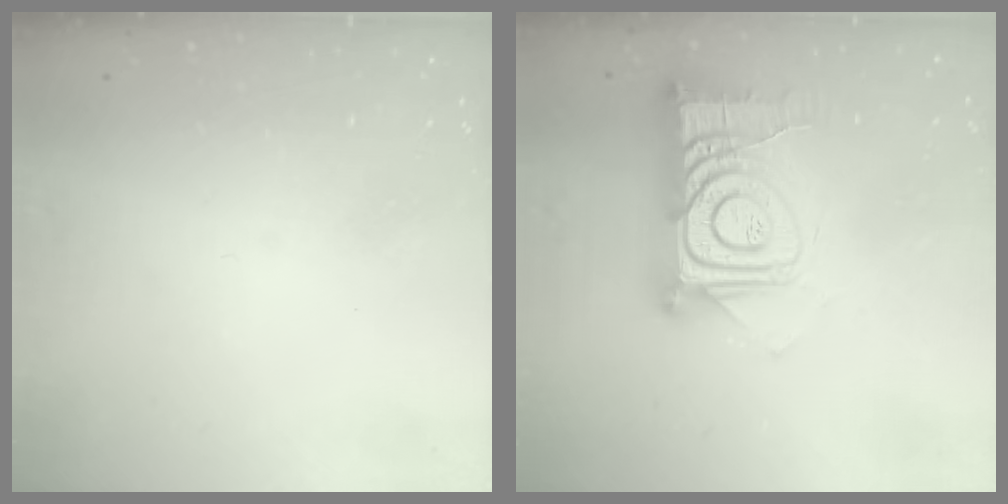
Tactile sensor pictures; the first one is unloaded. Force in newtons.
{"total": 17.6, "press": 17.5, "slide": 1.5}